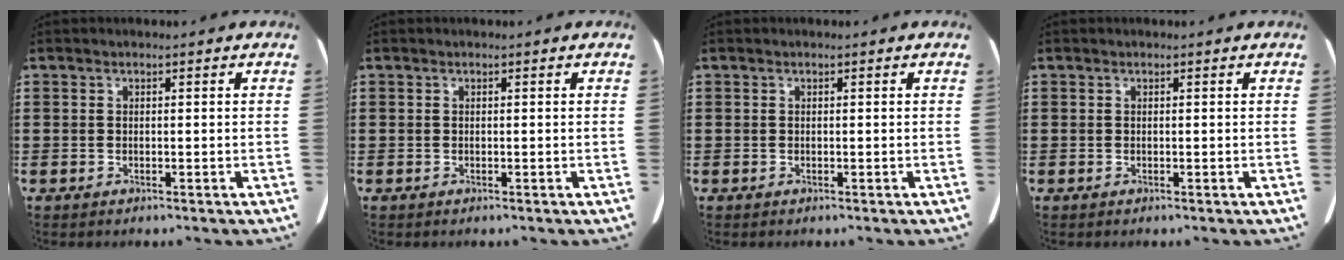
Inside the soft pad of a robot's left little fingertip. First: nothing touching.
{"total": 0.0}
{"total": 0.0}
{"total": 0.0}